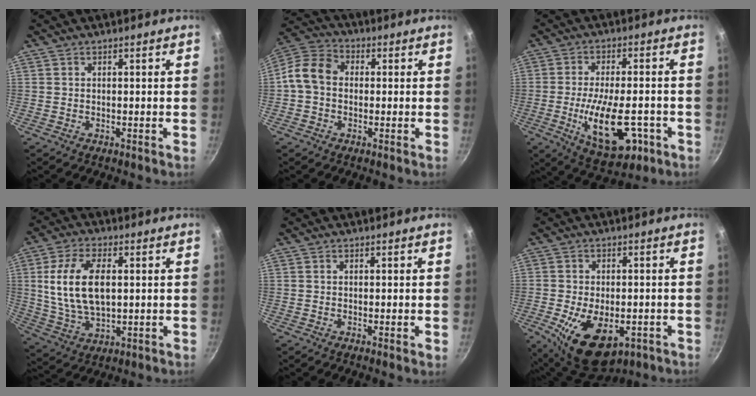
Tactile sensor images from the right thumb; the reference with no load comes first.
{"total": 9.0, "force": [0.0, 6.9, 5.7], "torque": [-0.105, 0.030, -0.013]}
{"total": 14.4, "force": [-4.4, 6.3, 12.2], "torque": [-0.197, 0.004, -0.059]}
{"total": 14.5, "force": [2.2, 7.8, 12.0], "torque": [-0.228, -0.001, 0.048]}
{"total": 1.1, "force": [0.0, 0.2, 1.1], "torque": [-0.020, -0.005, -0.001]}
{"total": 14.0, "force": [-5.0, 7.8, 10.4], "torque": [-0.178, 0.000, -0.062]}